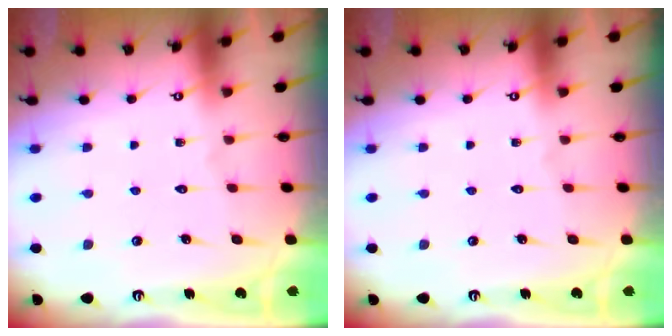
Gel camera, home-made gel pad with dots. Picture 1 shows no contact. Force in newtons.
{"total": 0.0}